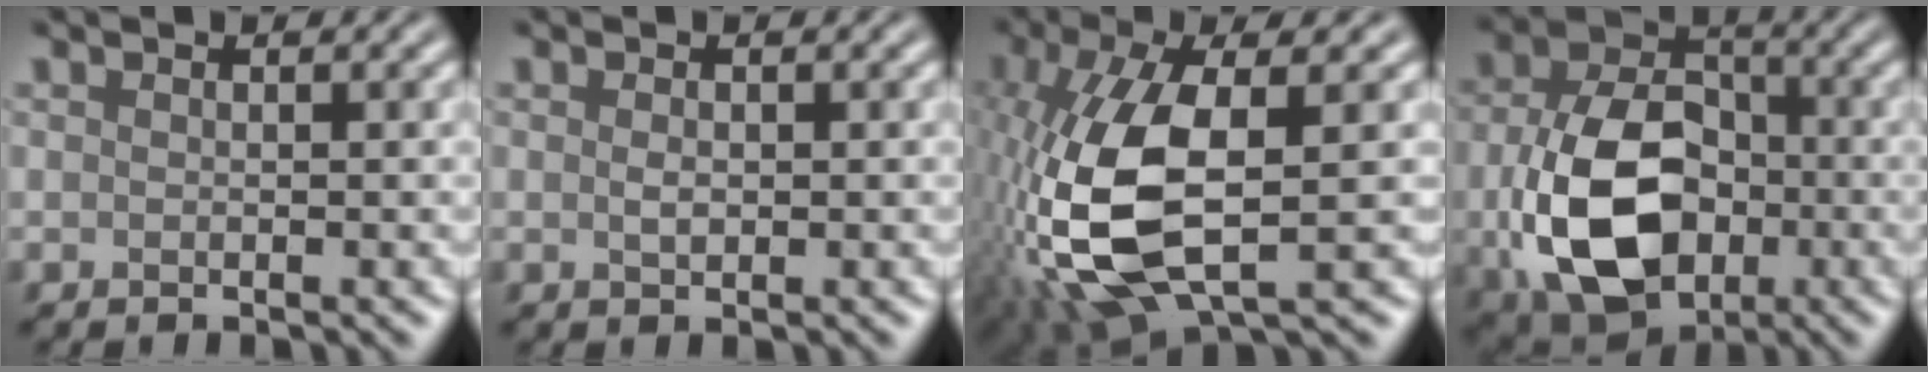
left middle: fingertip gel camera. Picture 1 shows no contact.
{"total": 0.6, "force": [0.1, 0.4, 0.5], "torque": [-0.014, 0.002, 0.000]}
{"total": 10.7, "force": [-1.7, 4.6, 9.5], "torque": [-0.228, -0.003, -0.036]}
{"total": 11.4, "force": [-2.1, 8.1, 7.8], "torque": [-0.169, -0.021, -0.034]}